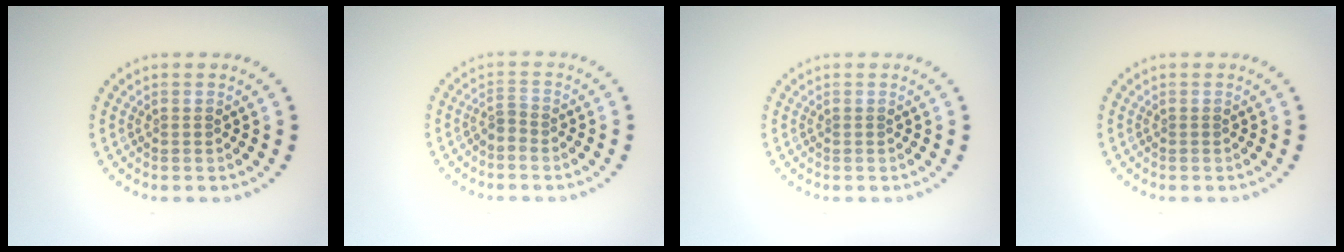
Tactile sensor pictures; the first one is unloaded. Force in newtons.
{"total": 1.1, "press": 0.6, "slide": 0.9}
{"total": 0.0}
{"total": 0.0}